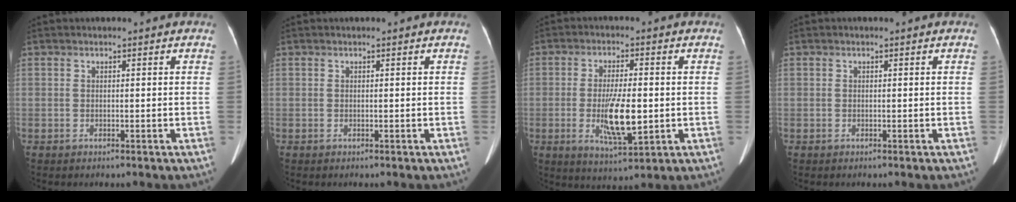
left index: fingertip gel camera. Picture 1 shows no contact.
{"total": 0.0}
{"total": 8.6, "force": [-1.3, 2.0, 8.3], "torque": [-0.155, -0.015, -0.019]}
{"total": 0.0}